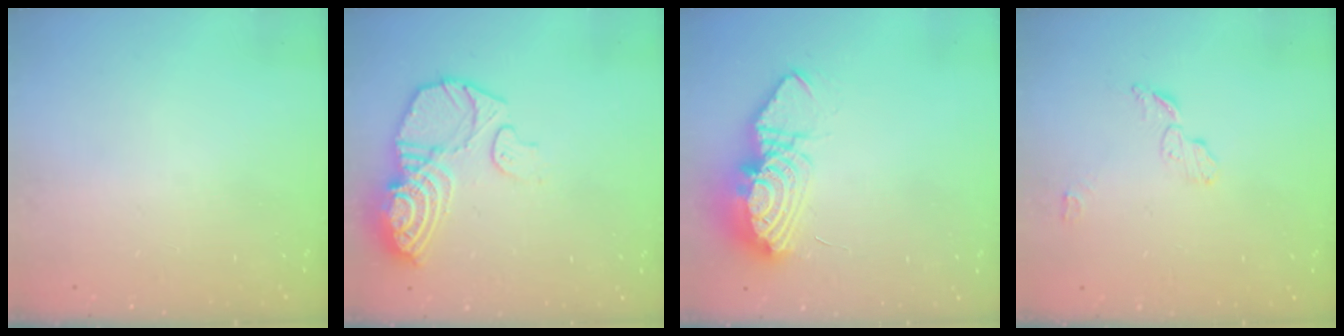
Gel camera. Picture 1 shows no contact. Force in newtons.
{"total": 14.5, "press": 14.4, "slide": 1.5}
{"total": 12.6, "press": 12.5, "slide": 1.3}
{"total": 6.0, "press": 5.9, "slide": 0.6}